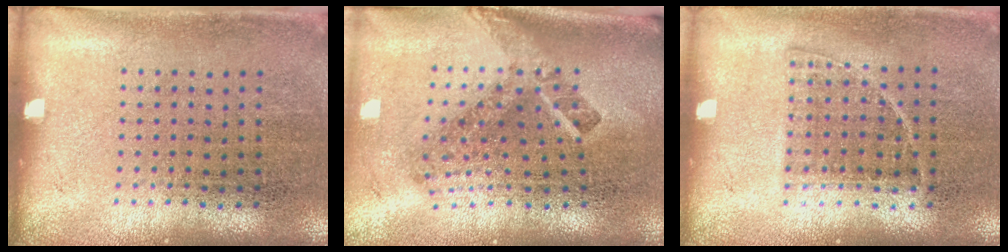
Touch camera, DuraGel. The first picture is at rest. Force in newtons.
{"total": 2.8, "press": 1.7, "slide": 2.2}
{"total": 0.8, "press": 0.7, "slide": 0.4}